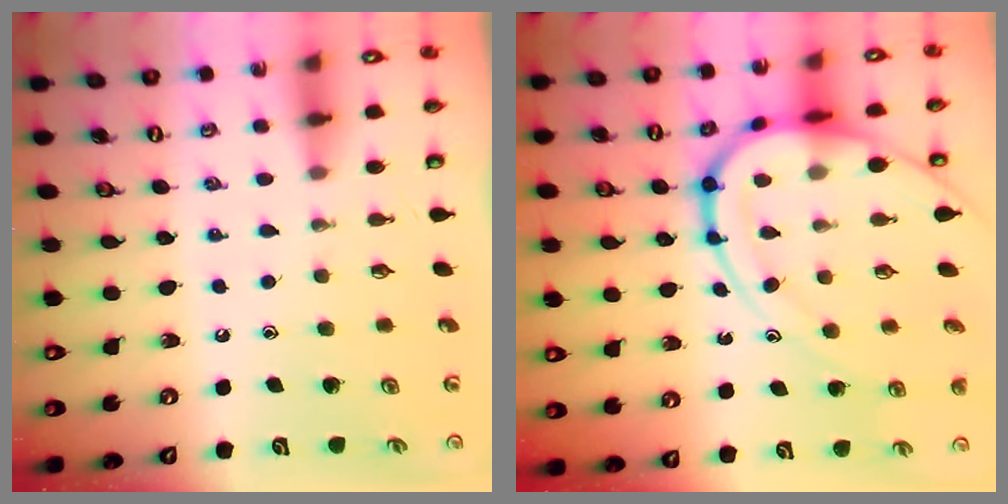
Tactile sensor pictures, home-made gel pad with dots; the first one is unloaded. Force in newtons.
{"total": 15.9, "press": 15.8, "slide": 1.6}